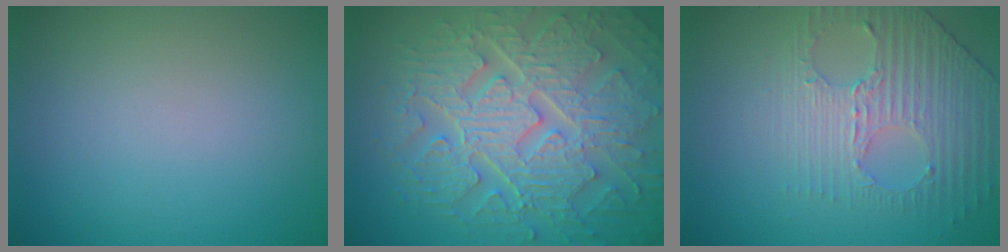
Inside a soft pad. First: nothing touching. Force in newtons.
{"total": 10.4, "press": 7.1, "slide": 7.5}
{"total": 4.0, "press": 3.5, "slide": 1.9}